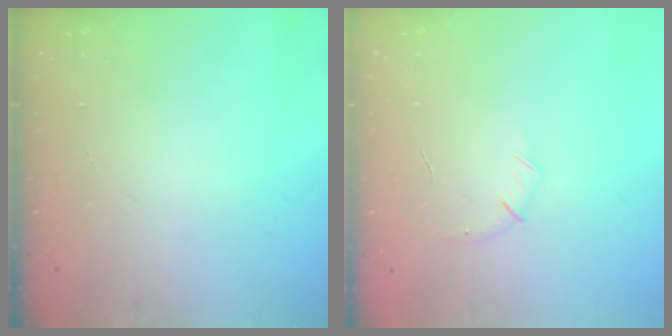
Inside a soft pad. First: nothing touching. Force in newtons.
{"total": 5.1, "press": 4.9, "slide": 1.4}